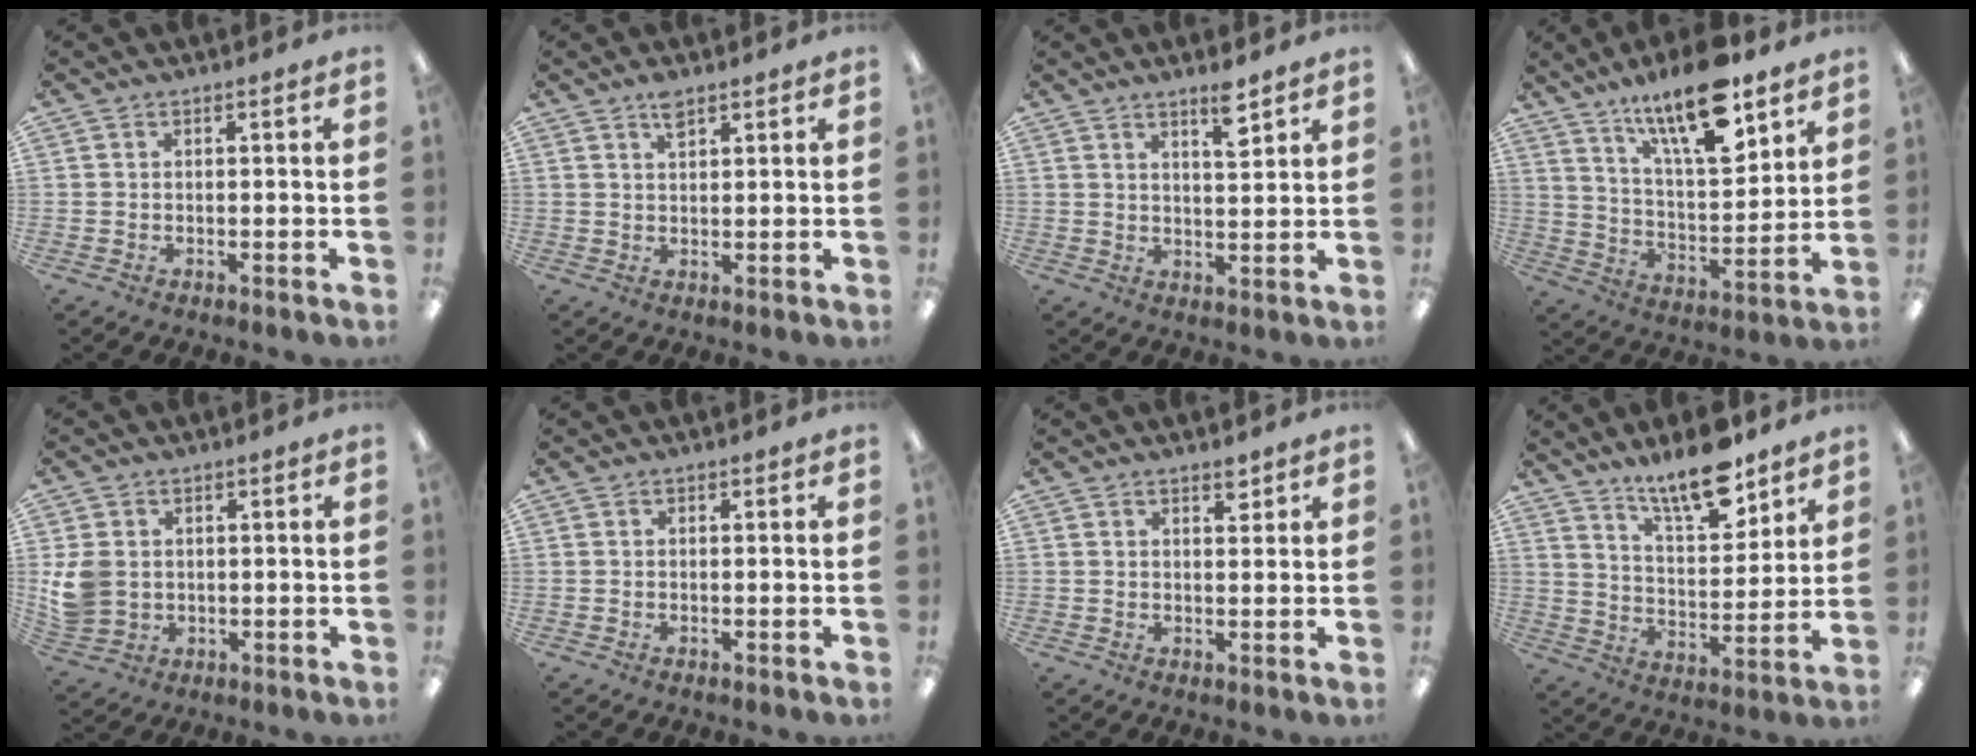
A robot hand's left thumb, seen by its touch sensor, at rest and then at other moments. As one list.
[{"total": 3.0, "force": [2.3, 1.0, 1.8], "torque": [-0.032, -0.001, 0.039]}, {"total": 5.7, "force": [4.3, 1.1, 3.5], "torque": [-0.049, -0.025, 0.067]}, {"total": 18.2, "force": [12.7, 5.6, 11.8], "torque": [-0.197, -0.069, 0.209]}, {"total": 7.1, "force": [1.2, 6.0, 3.6], "torque": [-0.082, 0.008, 0.027]}, {"total": 0.0}, {"total": 2.6, "force": [2.1, 0.9, 1.2], "torque": [-0.009, -0.008, 0.034]}, {"total": 13.7, "force": [10.9, 4.1, 7.3], "torque": [-0.113, -0.066, 0.188]}]